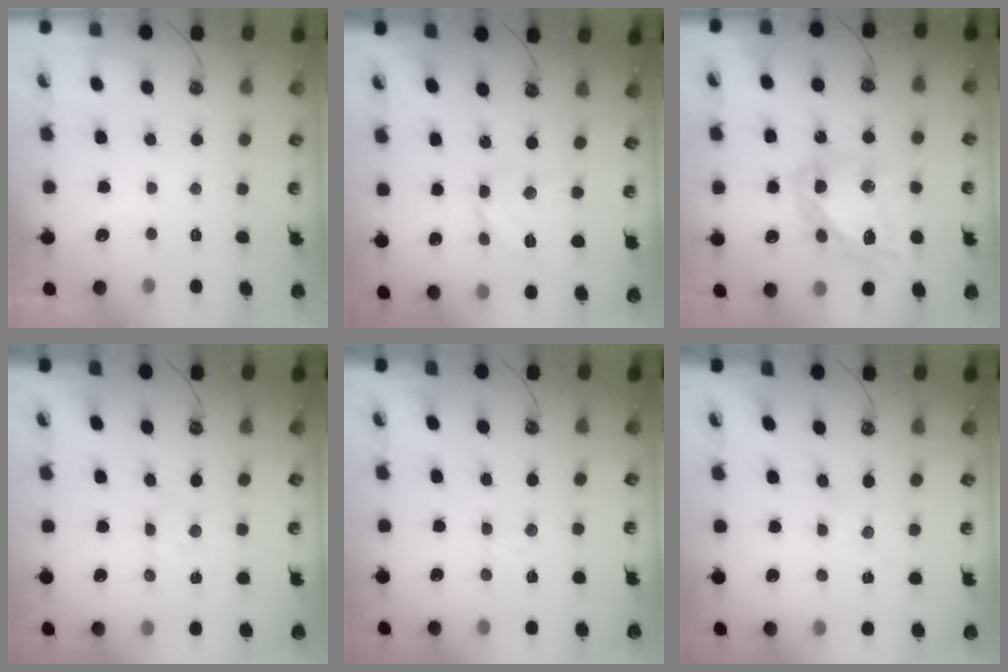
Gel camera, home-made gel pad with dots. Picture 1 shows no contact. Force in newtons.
{"total": 11.1, "press": 11.0, "slide": 1.5}
{"total": 17.2, "press": 17.1, "slide": 1.7}
{"total": 2.9, "press": 2.9, "slide": 0.6}
{"total": 2.6, "press": 2.6, "slide": 0.4}
{"total": 0.0}